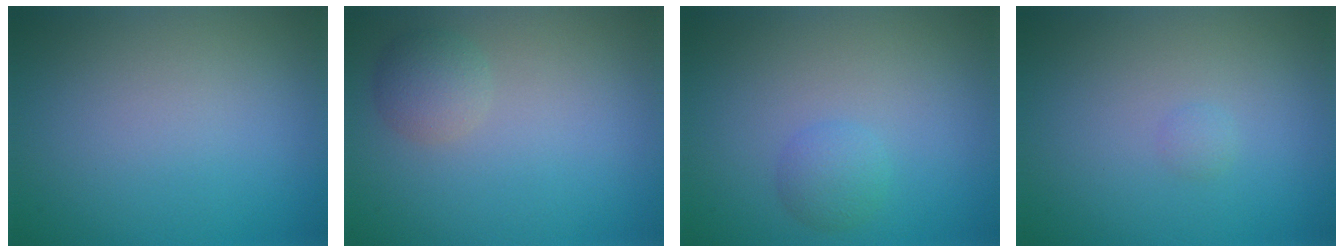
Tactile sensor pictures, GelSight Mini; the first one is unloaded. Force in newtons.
{"total": 2.1, "press": 2.1, "slide": 0.0}
{"total": 1.5, "press": 1.5, "slide": 0.0}
{"total": 0.5, "press": 0.5, "slide": 0.0}